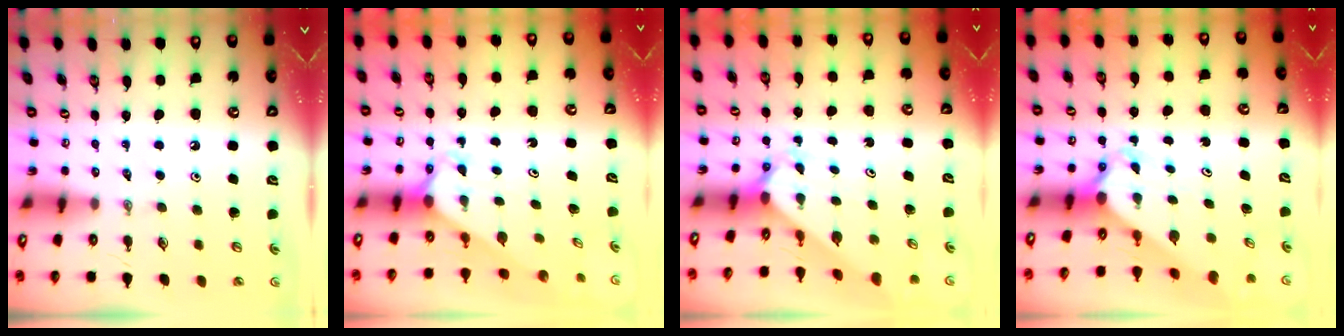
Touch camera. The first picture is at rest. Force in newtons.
{"total": 2.3, "press": 2.3, "slide": 0.2}
{"total": 2.2, "press": 2.2, "slide": 0.2}
{"total": 3.0, "press": 3.0, "slide": 0.1}